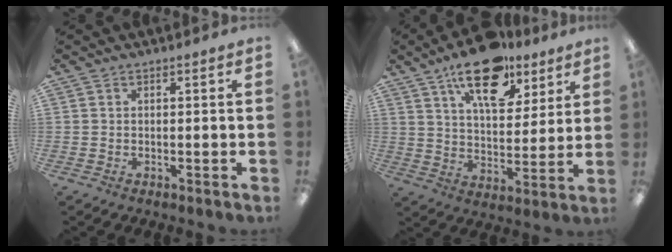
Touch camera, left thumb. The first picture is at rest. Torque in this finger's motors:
{"motor_torque": [0.43, 0.55, 1.42, -1.35, 0.14]}